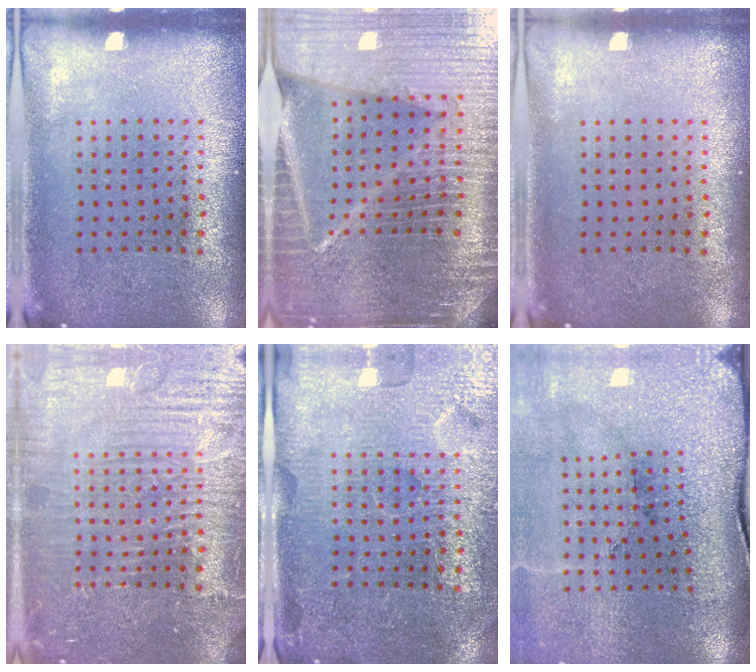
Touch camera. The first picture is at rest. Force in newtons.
{"total": 7.3, "press": 6.2, "slide": 3.9}
{"total": 0.0}
{"total": 7.0, "press": 6.9, "slide": 0.9}
{"total": 4.1, "press": 4.0, "slide": 1.1}
{"total": 3.6, "press": 3.3, "slide": 1.5}